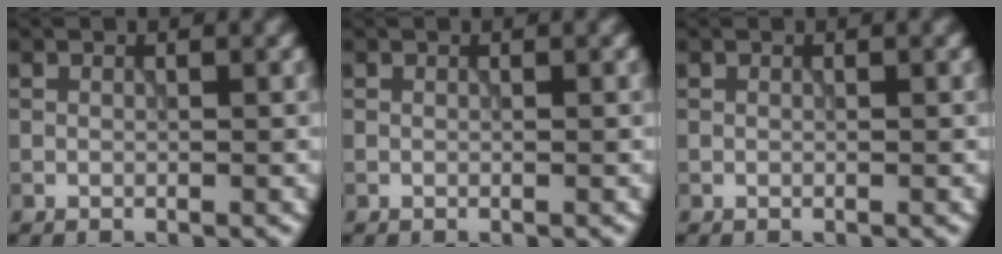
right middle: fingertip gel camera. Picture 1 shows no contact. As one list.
[{"total": 0.0}, {"total": 0.0}]